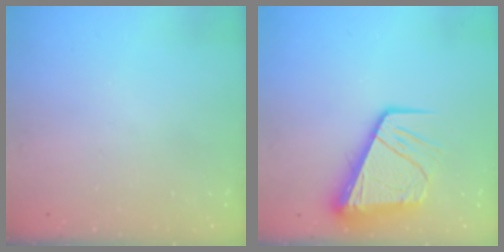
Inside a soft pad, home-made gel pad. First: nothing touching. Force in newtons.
{"total": 12.6, "press": 12.5, "slide": 1.7}